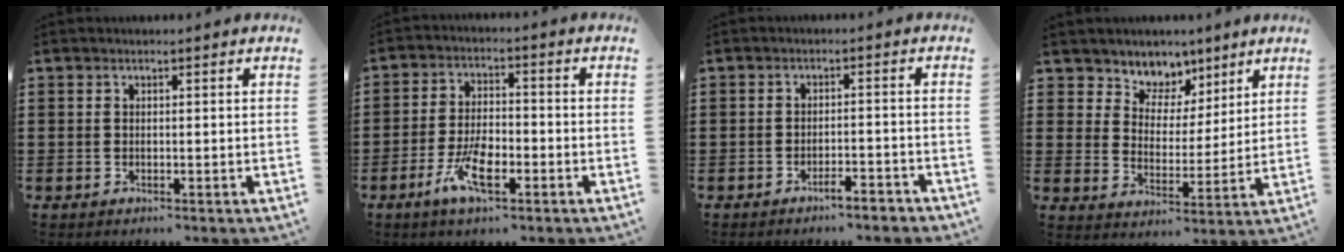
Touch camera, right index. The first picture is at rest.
{"total": 7.0, "force": [-3.4, 2.8, 5.5], "torque": [-0.120, -0.002, -0.066]}
{"total": 3.1, "force": [-2.8, 0.2, 1.3], "torque": [-0.024, -0.002, -0.056]}
{"total": 5.8, "force": [4.3, 3.9, -0.4], "torque": [-0.032, -0.026, 0.078]}